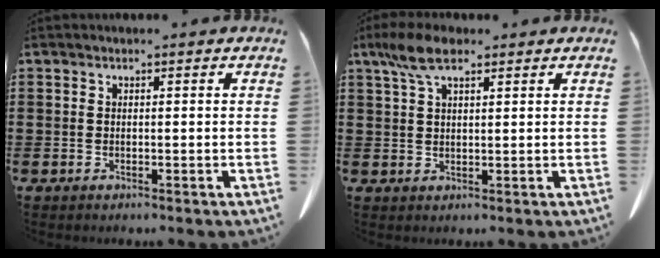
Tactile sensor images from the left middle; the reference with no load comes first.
{"total": 5.7, "force": [3.2, 2.0, 4.4], "torque": [-0.099, 0.005, 0.056]}